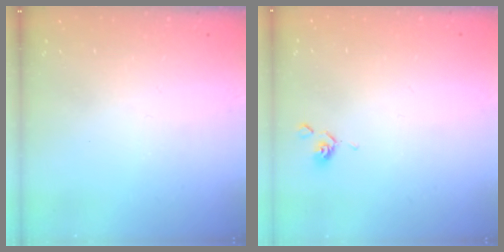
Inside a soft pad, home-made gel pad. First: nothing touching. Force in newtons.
{"total": 2.3, "press": 2.3, "slide": 0.2}